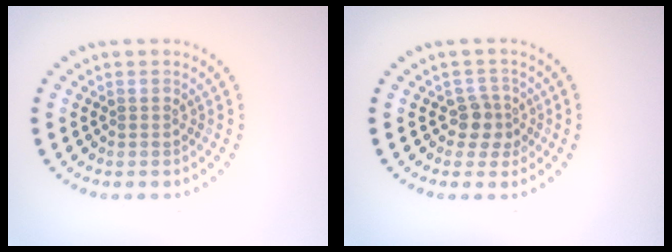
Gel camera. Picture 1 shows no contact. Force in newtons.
{"total": 2.2, "press": 1.9, "slide": 1.2}